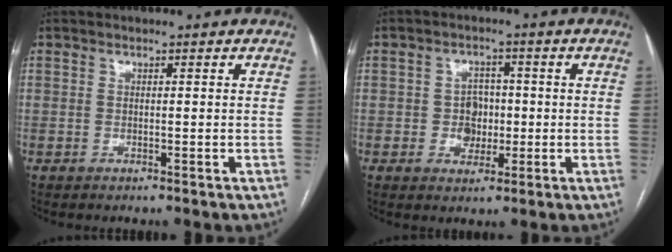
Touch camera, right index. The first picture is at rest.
{"total": 4.3, "force": [-0.4, 3.6, 2.2], "torque": [-0.030, 0.011, -0.002]}